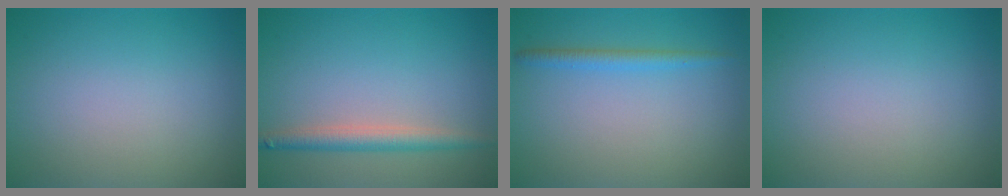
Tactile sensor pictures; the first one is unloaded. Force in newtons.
{"total": 2.6, "press": 2.6, "slide": 0.1}
{"total": 1.6, "press": 1.6, "slide": 0.1}
{"total": 0.0}